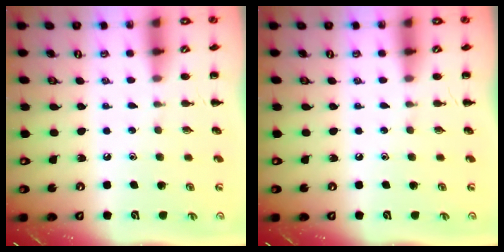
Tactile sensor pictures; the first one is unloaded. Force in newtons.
{"total": 0.0}